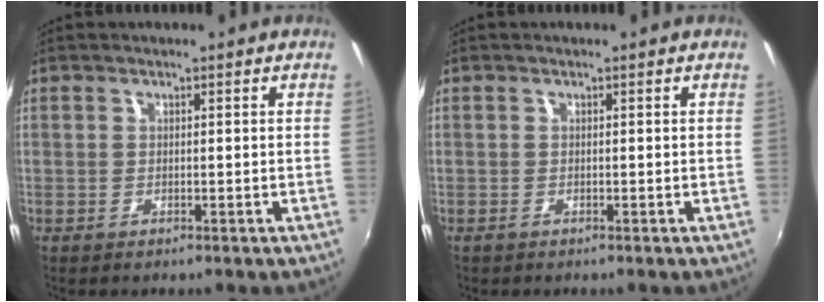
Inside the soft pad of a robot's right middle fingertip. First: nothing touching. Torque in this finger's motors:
{"motor_torque": [0.08, -0.07, 0.01, 0.01]}